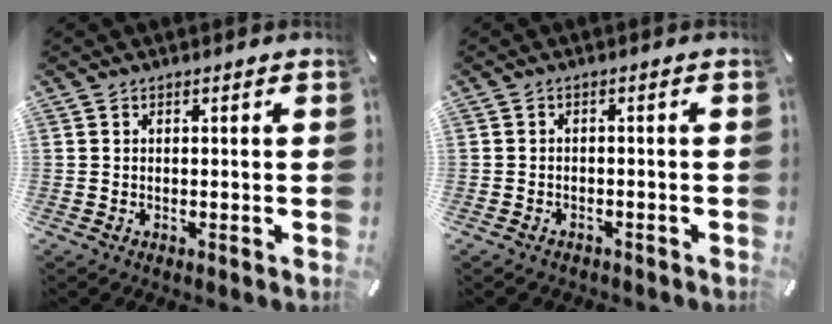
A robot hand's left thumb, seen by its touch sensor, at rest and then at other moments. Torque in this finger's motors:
{"motor_torque": [-0.10, 1.25, 0.02, 0.15, 0.05]}